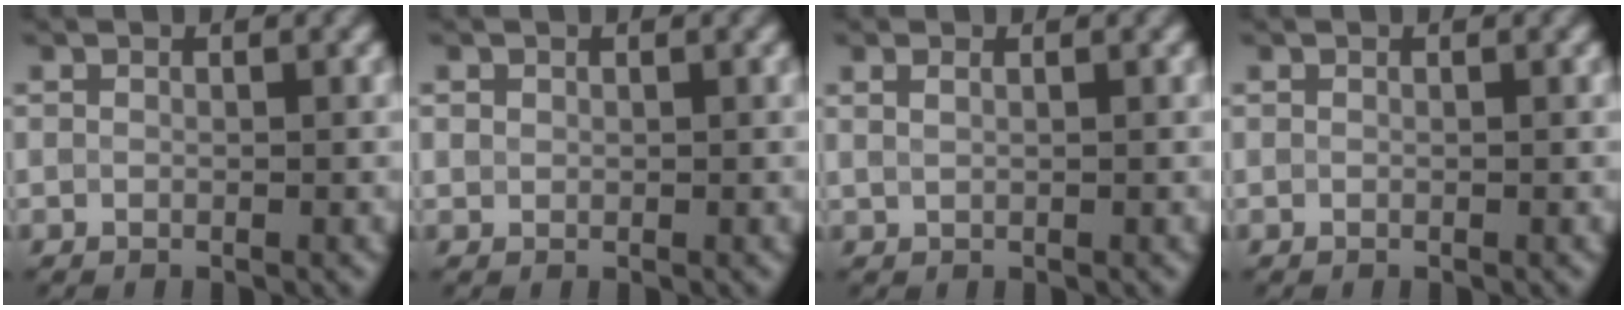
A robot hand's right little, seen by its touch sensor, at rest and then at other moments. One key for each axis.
{"total": 0.7, "fx": 0.4, "fy": 0.5, "fz": 0.0, "tx": 0.004, "ty": -0.001, "tz": 0.009}
{"total": 1.1, "fx": 0.8, "fy": 0.5, "fz": 0.6, "tx": -0.015, "ty": 0.000, "tz": 0.014}
{"total": 0.0}